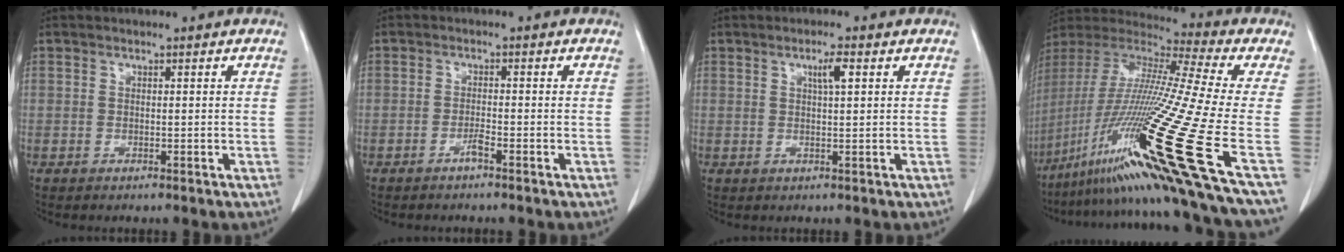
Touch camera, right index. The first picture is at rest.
{"total": 1.4, "force": [-1.1, -0.1, 0.9], "torque": [-0.016, 0.002, -0.021]}
{"total": 2.6, "force": [1.0, 0.0, 2.4], "torque": [-0.041, 0.001, 0.015]}
{"total": 28.7, "force": [-13.9, -1.7, 25.0], "torque": [-0.462, -0.043, -0.255]}